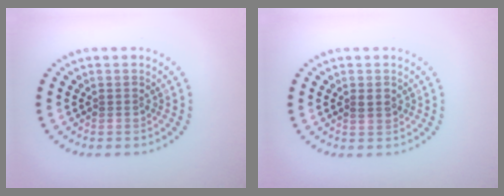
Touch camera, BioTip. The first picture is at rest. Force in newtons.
{"total": 1.2, "press": 1.2, "slide": 0.2}